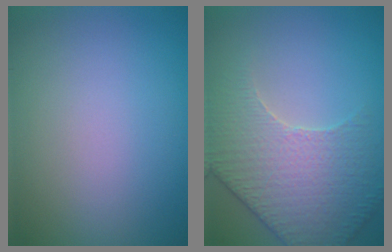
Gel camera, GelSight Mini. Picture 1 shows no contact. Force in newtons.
{"total": 4.6, "press": 4.6, "slide": 0.2}